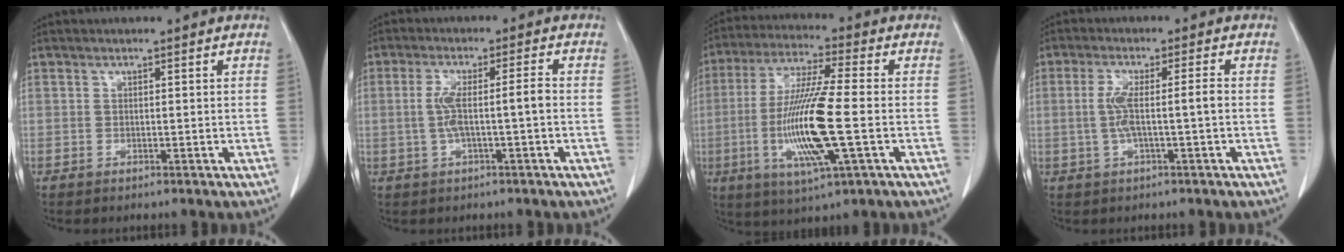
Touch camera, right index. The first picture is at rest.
{"total": 5.3, "force": [-0.7, 0.3, 5.2], "torque": [-0.109, 0.017, -0.009]}
{"total": 14.9, "force": [-2.9, 0.9, 14.6], "torque": [-0.298, -0.015, -0.057]}
{"total": 5.0, "force": [-0.6, 0.1, 4.9], "torque": [-0.105, 0.011, -0.009]}